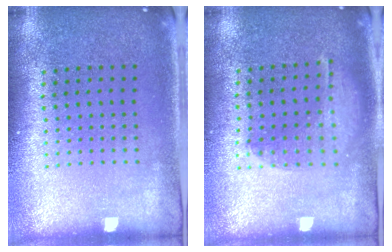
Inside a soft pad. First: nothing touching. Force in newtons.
{"total": 1.3, "press": 1.2, "slide": 0.4}